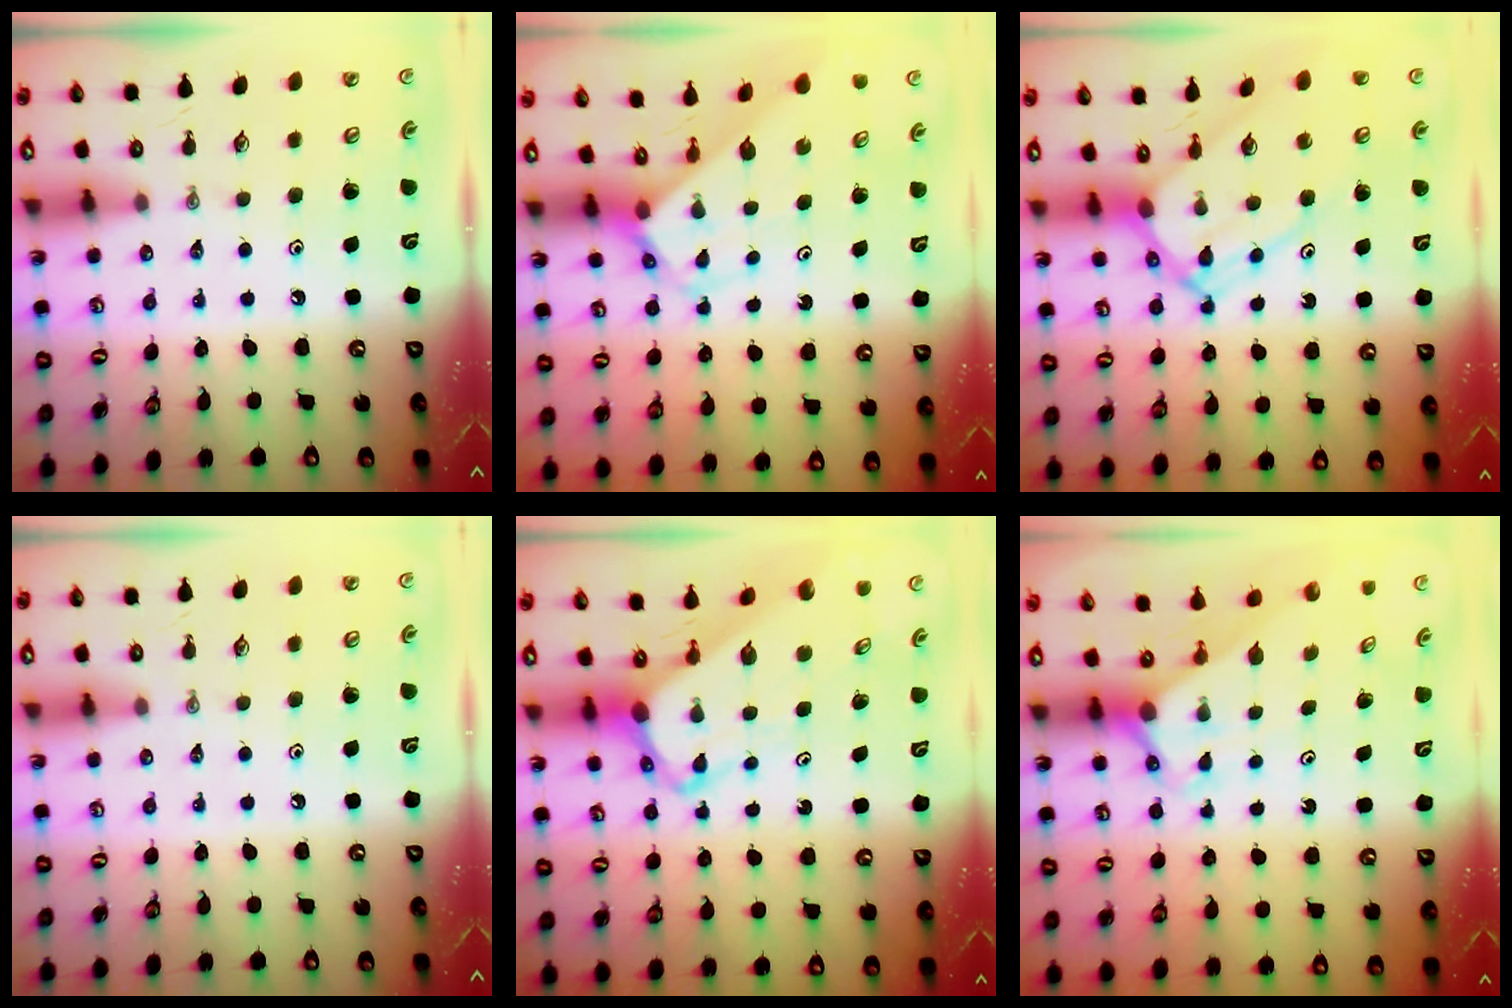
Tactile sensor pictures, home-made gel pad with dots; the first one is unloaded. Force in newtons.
{"total": 2.9, "press": 2.9, "slide": 0.1}
{"total": 10.6, "press": 10.6, "slide": 0.9}
{"total": 0.0}
{"total": 4.7, "press": 4.7, "slide": 0.2}
{"total": 2.9, "press": 2.9, "slide": 0.0}